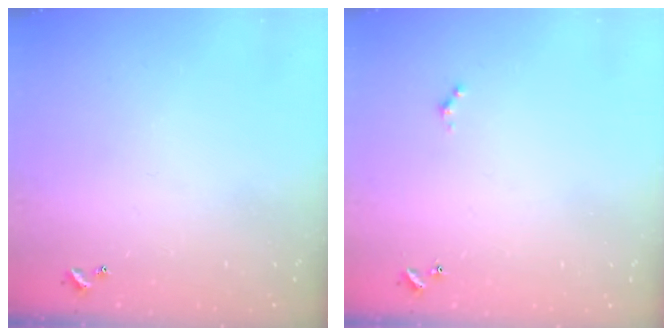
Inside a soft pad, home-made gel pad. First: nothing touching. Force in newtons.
{"total": 0.0}